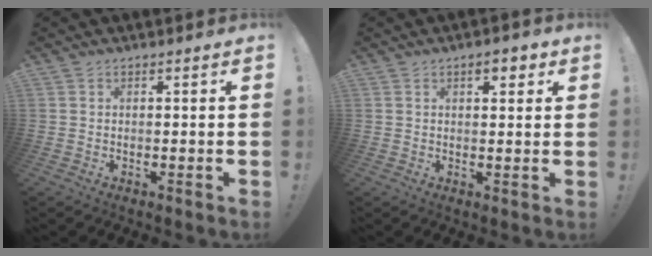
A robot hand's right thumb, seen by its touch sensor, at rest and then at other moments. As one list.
[{"total": 3.8, "force": [2.0, 1.7, 2.7], "torque": [-0.030, -0.007, 0.029]}]